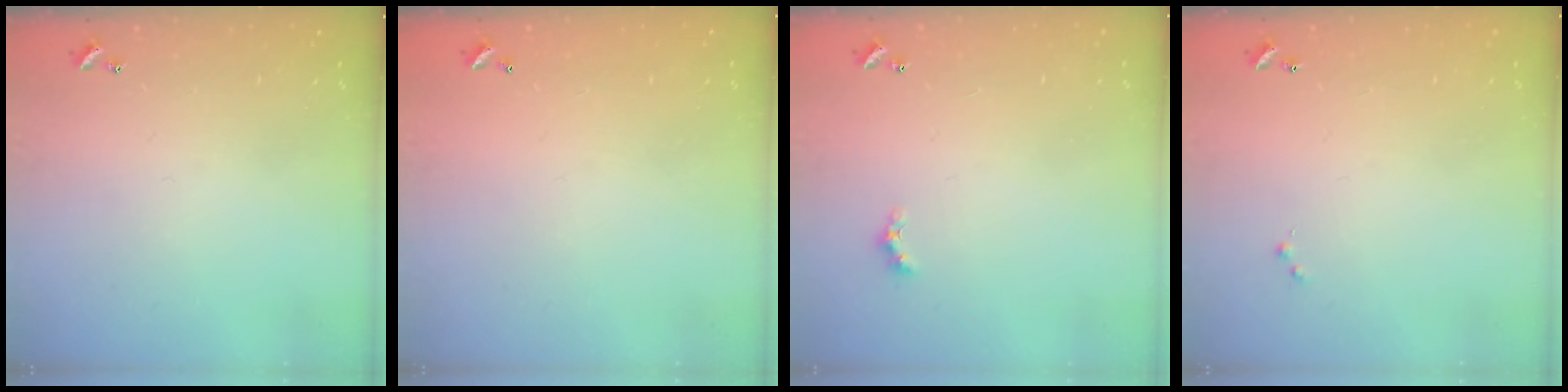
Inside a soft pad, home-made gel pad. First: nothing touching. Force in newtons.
{"total": 2.9, "press": 2.9, "slide": 0.1}
{"total": 0.8, "press": 0.7, "slide": 0.4}
{"total": 0.0}